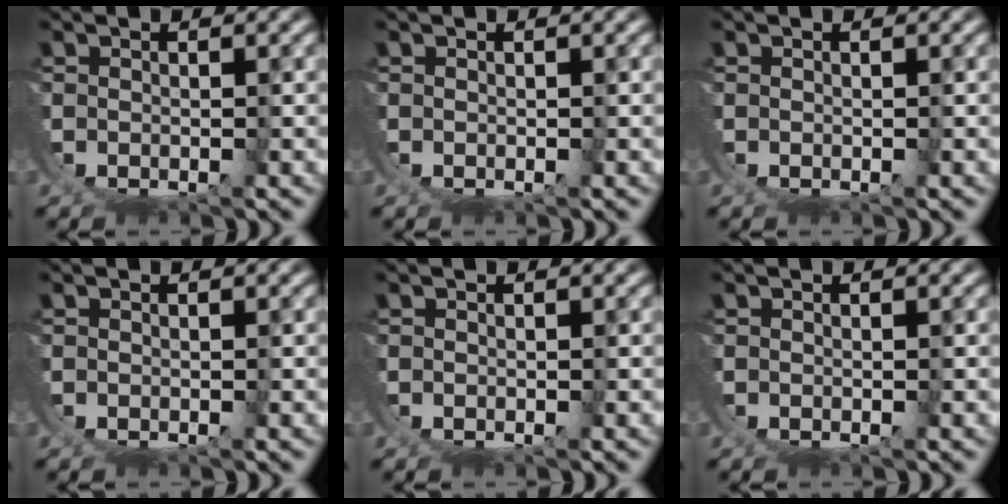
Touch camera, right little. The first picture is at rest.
{"total": 0.0}
{"total": 0.0}
{"total": 0.0}
{"total": 0.0}
{"total": 0.0}